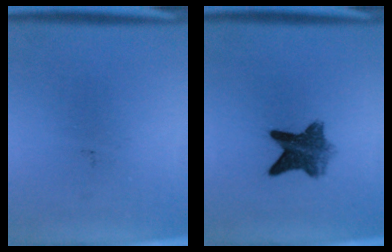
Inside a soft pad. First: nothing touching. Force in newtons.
{"total": 6.8}